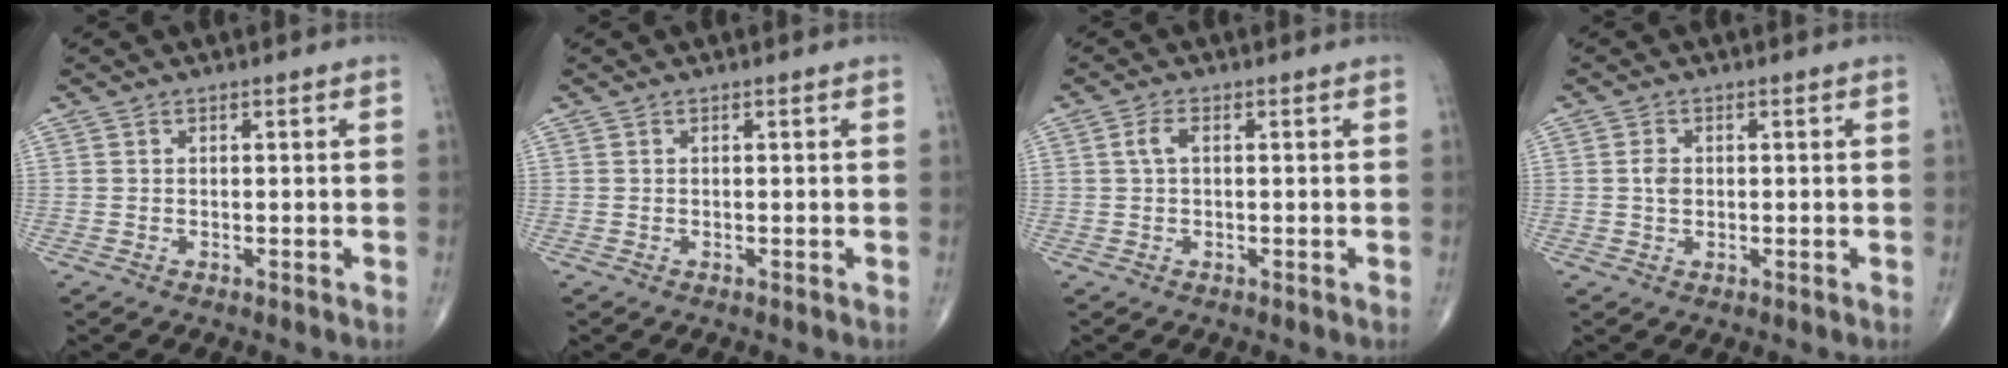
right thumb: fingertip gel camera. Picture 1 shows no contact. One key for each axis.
{"total": 0.0}
{"total": 2.3, "fx": 0.4, "fy": 1.2, "fz": 2.0, "tx": -0.043, "ty": 0.008, "tz": 0.007}
{"total": 2.0, "fx": 0.1, "fy": 1.5, "fz": 1.4, "tx": -0.021, "ty": 0.002, "tz": 0.000}